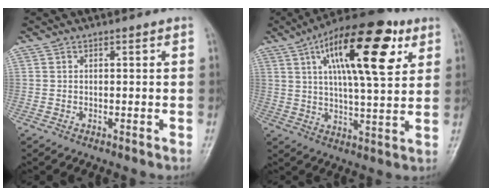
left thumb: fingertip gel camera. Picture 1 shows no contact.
{"total": 20.3, "force": [8.3, 7.1, 17.2], "torque": [-0.253, -0.012, 0.126]}